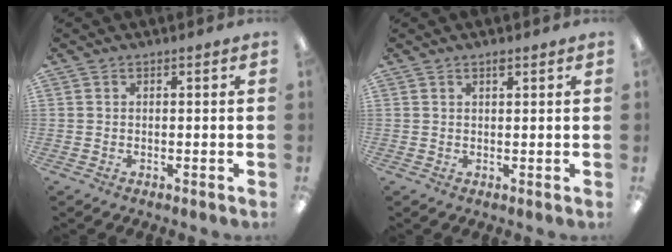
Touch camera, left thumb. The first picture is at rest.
{"total": 1.2, "force": [1.0, 0.3, 0.7], "torque": [-0.015, 0.000, 0.017]}